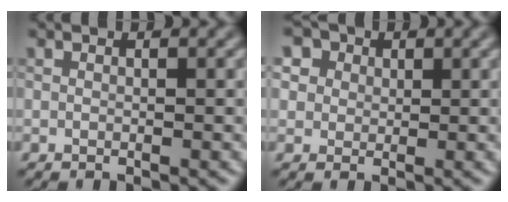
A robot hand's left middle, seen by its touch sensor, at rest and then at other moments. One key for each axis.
{"total": 7.2, "fx": 3.8, "fy": 5.3, "fz": 3.1, "tx": -0.065, "ty": 0.021, "tz": 0.046}